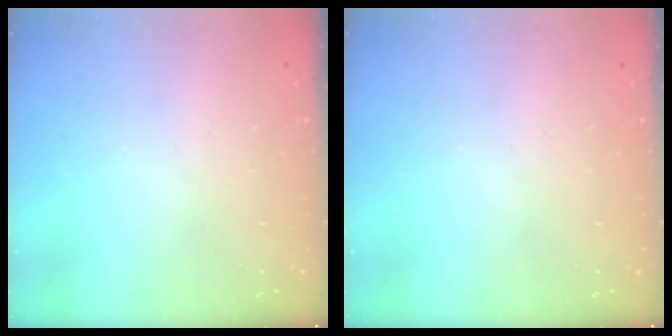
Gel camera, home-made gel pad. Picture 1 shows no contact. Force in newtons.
{"total": 0.0}